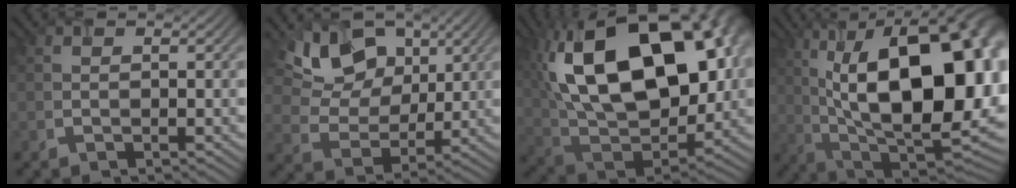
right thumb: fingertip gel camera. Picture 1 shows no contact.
{"total": 11.7, "force": [6.2, 7.8, 6.2], "torque": [-0.144, 0.004, 0.126]}
{"total": 21.5, "force": [5.7, 12.6, 16.5], "torque": [-0.314, 0.029, 0.106]}
{"total": 22.0, "force": [4.3, 11.3, 18.4], "torque": [-0.271, 0.031, 0.069]}